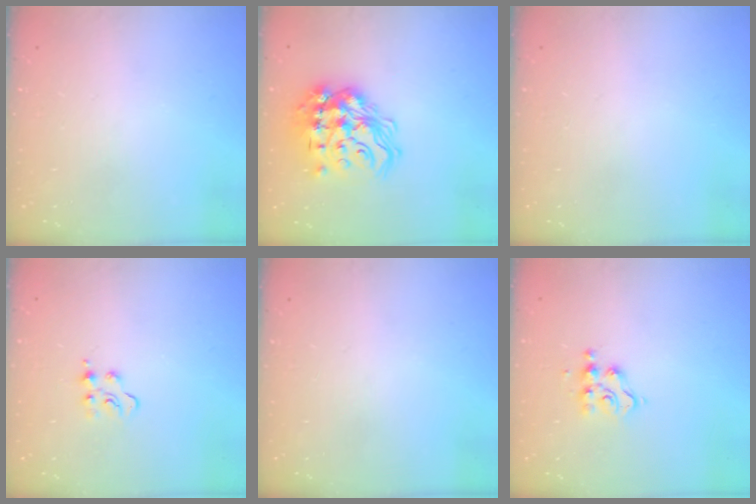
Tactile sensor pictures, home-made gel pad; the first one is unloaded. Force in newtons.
{"total": 21.5, "press": 21.4, "slide": 1.7}
{"total": 0.0}
{"total": 6.7, "press": 6.7, "slide": 0.5}
{"total": 0.0}
{"total": 4.7, "press": 4.7, "slide": 0.2}